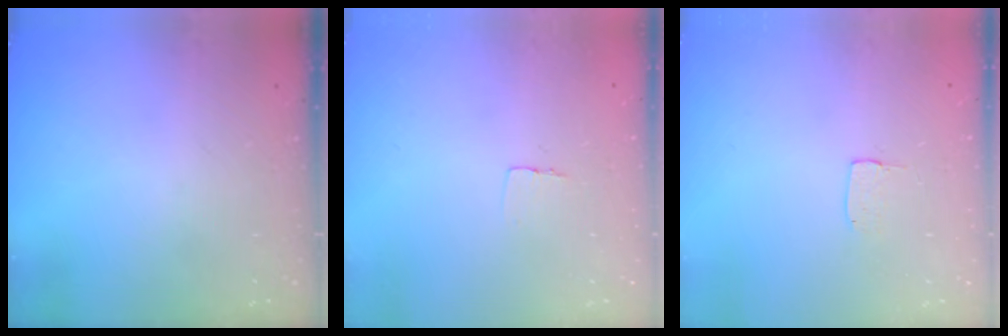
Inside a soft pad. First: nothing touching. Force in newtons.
{"total": 3.1, "press": 3.1, "slide": 0.2}
{"total": 2.9, "press": 2.9, "slide": 0.2}